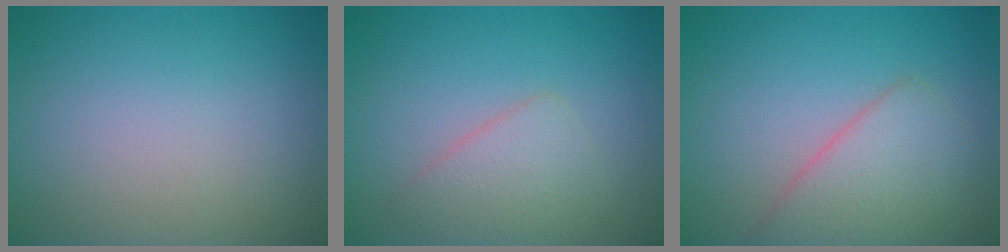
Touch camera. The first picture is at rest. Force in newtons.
{"total": 2.6, "press": 2.6, "slide": 0.1}
{"total": 4.2, "press": 4.2, "slide": 0.1}